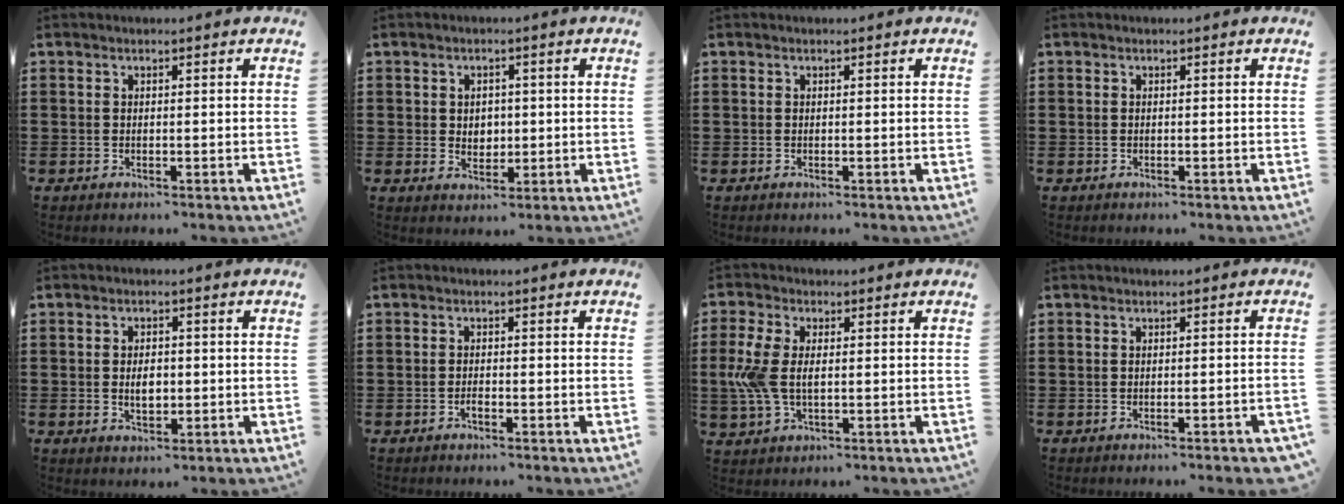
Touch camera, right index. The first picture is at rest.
{"total": 2.5, "force": [0.3, 2.2, 1.0], "torque": [-0.019, 0.007, 0.000]}
{"total": 0.0}
{"total": 0.0}
{"total": 3.4, "force": [-0.2, 1.9, 2.8], "torque": [-0.046, 0.002, -0.007]}
{"total": 1.1, "force": [-0.8, 0.2, 0.7], "torque": [-0.017, -0.007, -0.013]}
{"total": 7.0, "force": [0.1, 3.9, 5.8], "torque": [-0.153, -0.002, -0.008]}
{"total": 1.6, "force": [-1.2, -0.1, 1.1], "torque": [-0.017, 0.001, -0.022]}